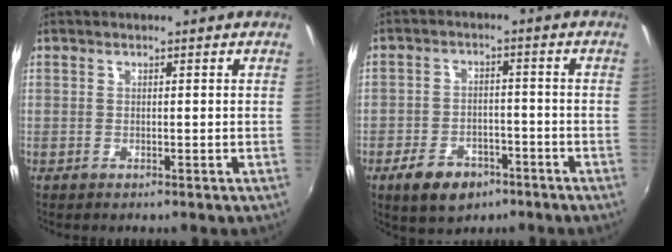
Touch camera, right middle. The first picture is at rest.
{"total": 8.6, "force": [-5.4, 5.1, 4.4], "torque": [-0.110, 0.001, -0.080]}